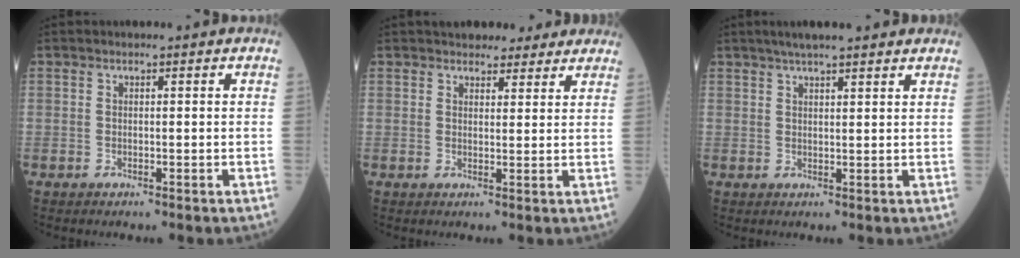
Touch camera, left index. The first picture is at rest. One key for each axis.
{"total": 6.7, "fx": 5.8, "fy": 2.8, "fz": 1.9, "tx": -0.011, "ty": 0.014, "tz": 0.070}
{"total": 8.1, "fx": 6.5, "fy": 1.0, "fz": 4.7, "tx": -0.065, "ty": 0.033, "tz": 0.090}